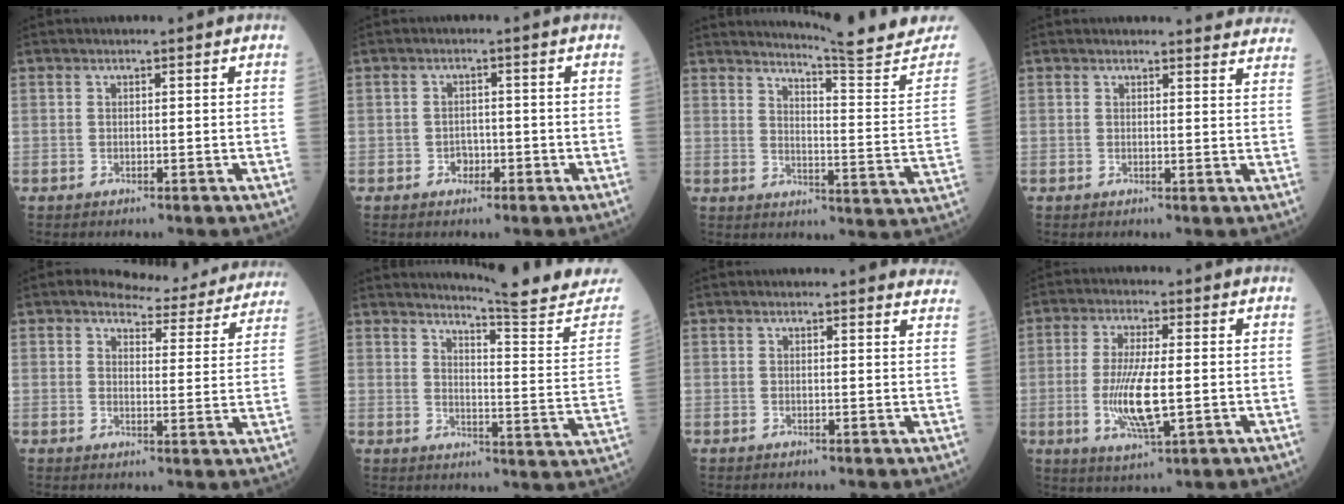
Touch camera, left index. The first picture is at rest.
{"total": 2.0, "force": [-1.0, 1.5, 0.8], "torque": [-0.008, 0.006, -0.014]}
{"total": 16.9, "force": [16.3, -1.5, 4.3], "torque": [-0.057, -0.106, 0.194]}
{"total": 8.8, "force": [8.7, 0.9, 0.9], "torque": [0.020, -0.029, 0.065]}
{"total": 13.1, "force": [12.3, 3.7, 2.8], "torque": [-0.012, -0.027, 0.123]}
{"total": 16.0, "force": [15.4, -1.7, 3.9], "torque": [-0.050, -0.105, 0.180]}
{"total": 9.7, "force": [9.4, 1.5, 1.8], "torque": [0.014, -0.014, 0.071]}
{"total": 8.6, "force": [-1.2, 1.7, 8.4], "torque": [-0.172, -0.014, -0.022]}